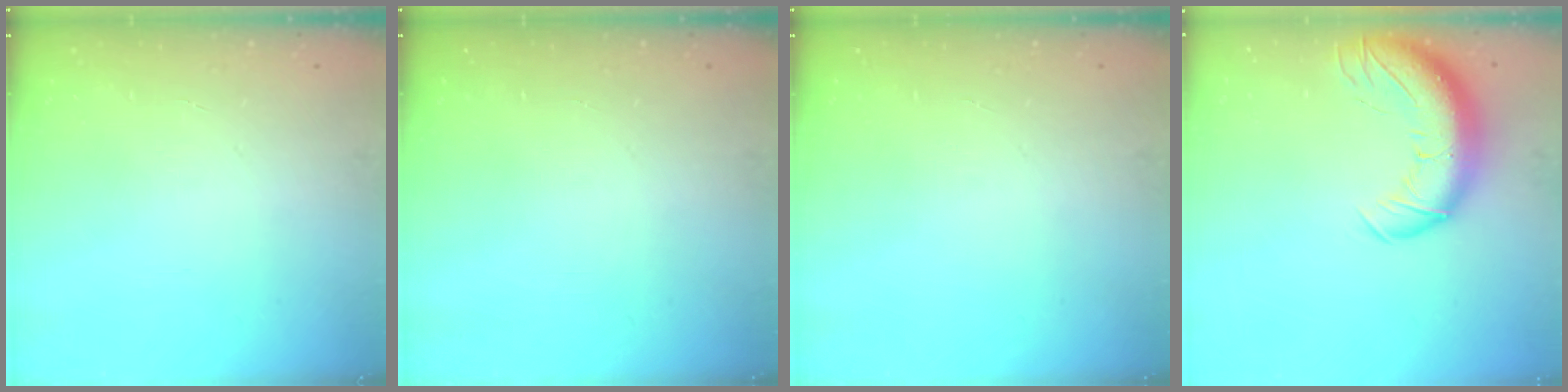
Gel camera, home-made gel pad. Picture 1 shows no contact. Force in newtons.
{"total": 0.0}
{"total": 0.0}
{"total": 15.2, "press": 14.7, "slide": 3.6}